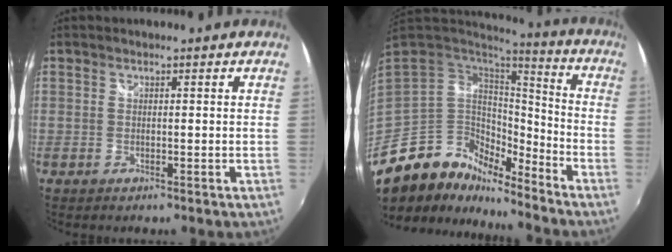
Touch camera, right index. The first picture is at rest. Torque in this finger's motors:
{"motor_torque": [1.10, -1.04, 0.50, 0.07]}